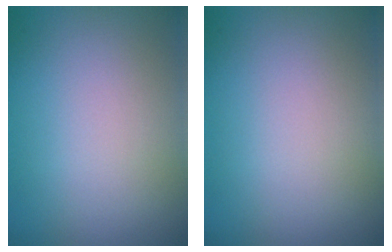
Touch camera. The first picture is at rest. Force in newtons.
{"total": 0.0}